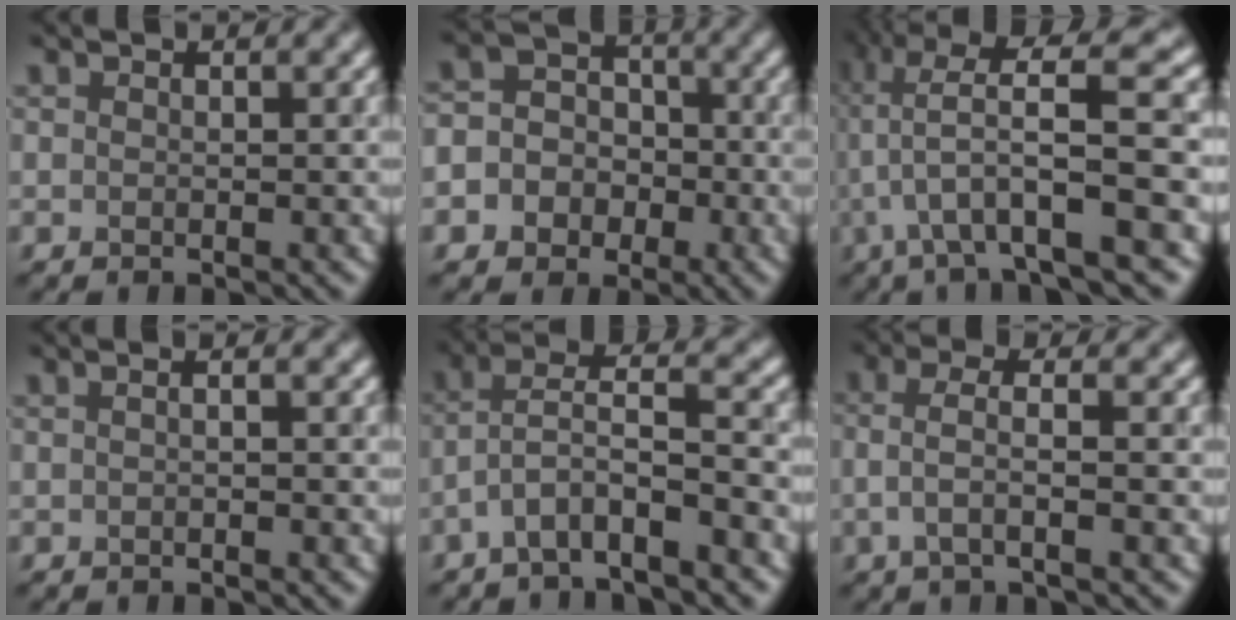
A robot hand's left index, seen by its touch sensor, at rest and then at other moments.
{"total": 5.7, "force": [-2.4, 5.1, 1.1], "torque": [-0.010, 0.020, -0.049]}
{"total": 11.3, "force": [0.3, 2.5, 11.1], "torque": [-0.193, 0.034, 0.034]}
{"total": 1.8, "force": [0.4, 0.9, 1.5], "torque": [0.001, 0.010, -0.013]}
{"total": 4.8, "force": [-3.0, 0.7, 3.7], "torque": [-0.078, 0.021, -0.050]}
{"total": 2.1, "force": [-0.6, 0.3, 2.0], "torque": [-0.045, 0.016, -0.005]}